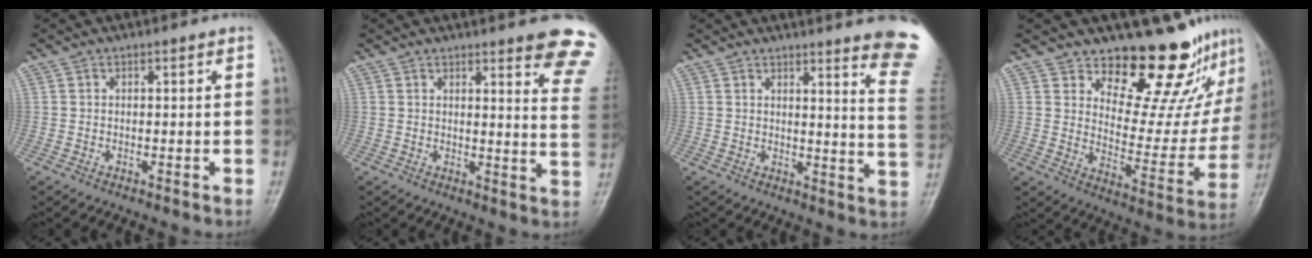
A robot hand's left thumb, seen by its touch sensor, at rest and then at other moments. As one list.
[{"total": 12.4, "force": [9.6, 2.0, 7.6], "torque": [-0.057, -0.061, 0.091]}, {"total": 14.5, "force": [11.9, 0.4, 8.3], "torque": [-0.079, -0.110, 0.120]}, {"total": 16.9, "force": [13.5, 6.9, 7.3], "torque": [-0.030, -0.121, 0.185]}]